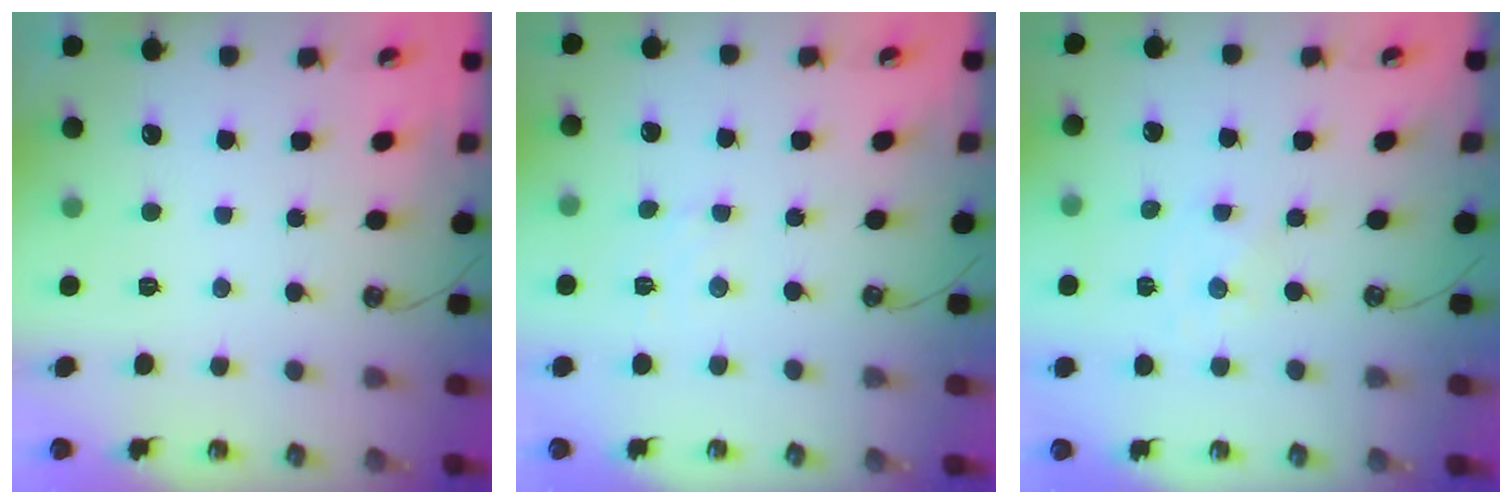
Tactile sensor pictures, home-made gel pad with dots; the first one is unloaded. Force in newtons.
{"total": 2.8, "press": 2.7, "slide": 0.5}
{"total": 0.0}